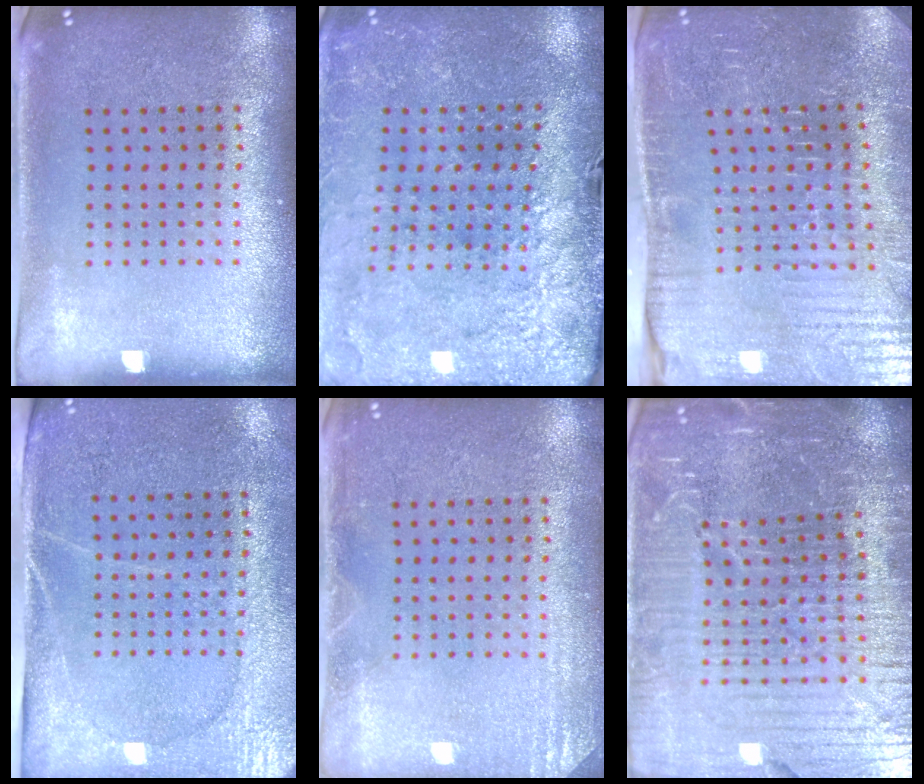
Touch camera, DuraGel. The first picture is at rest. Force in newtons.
{"total": 3.2, "press": 3.1, "slide": 0.7}
{"total": 4.4, "press": 4.4, "slide": 0.5}
{"total": 2.9, "press": 2.5, "slide": 1.4}
{"total": 2.0, "press": 2.0, "slide": 0.4}
{"total": 7.0, "press": 6.1, "slide": 3.4}